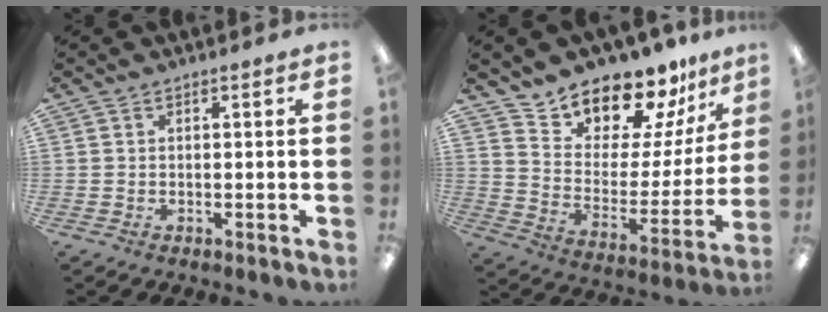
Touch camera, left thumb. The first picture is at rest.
{"total": 14.1, "force": [13.3, 4.4, 1.8], "torque": [-0.043, -0.140, 0.239]}